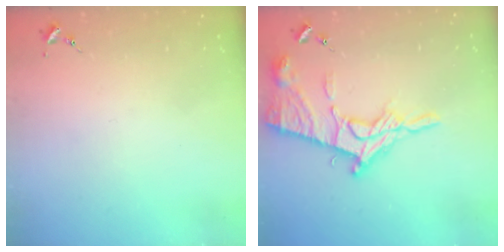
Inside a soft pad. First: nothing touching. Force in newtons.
{"total": 15.7, "press": 15.7, "slide": 1.3}